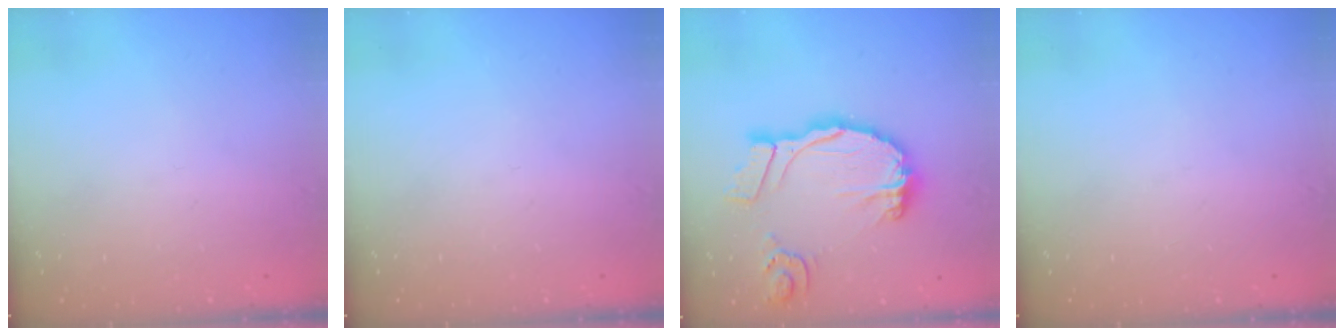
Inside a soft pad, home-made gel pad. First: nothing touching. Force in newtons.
{"total": 0.0}
{"total": 18.2, "press": 18.1, "slide": 2.0}
{"total": 0.0}